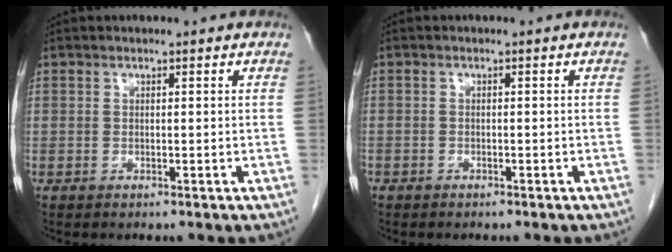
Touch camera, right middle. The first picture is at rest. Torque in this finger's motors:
{"motor_torque": [0.90, -1.16, 0.81, 0.02]}